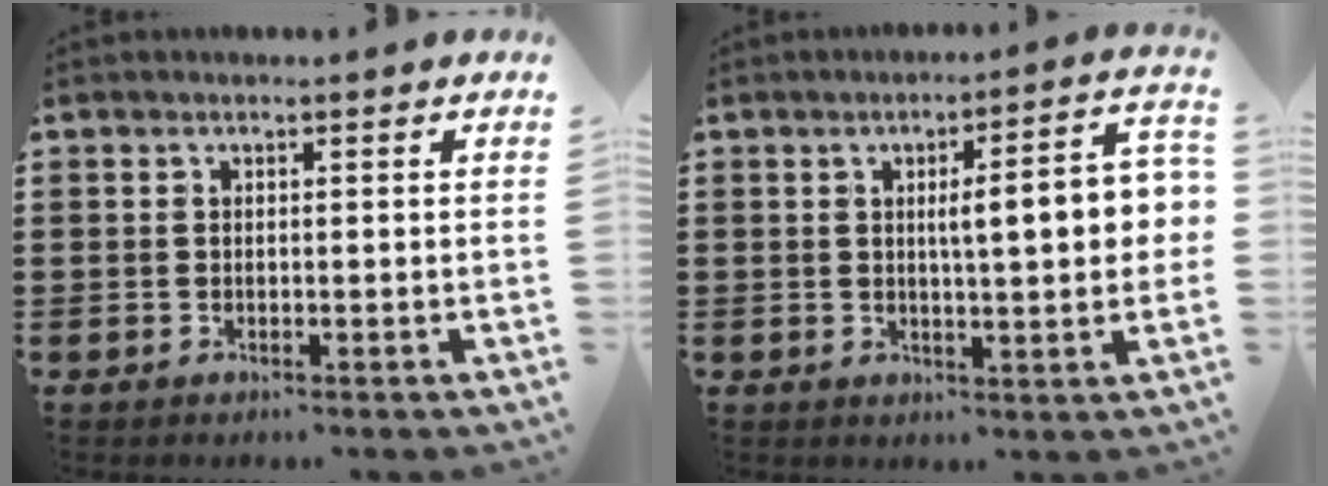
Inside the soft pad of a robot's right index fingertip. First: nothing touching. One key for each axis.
{"total": 8.0, "fx": 0.9, "fy": 1.5, "fz": 7.8, "tx": -0.126, "ty": -0.002, "tz": 0.006}